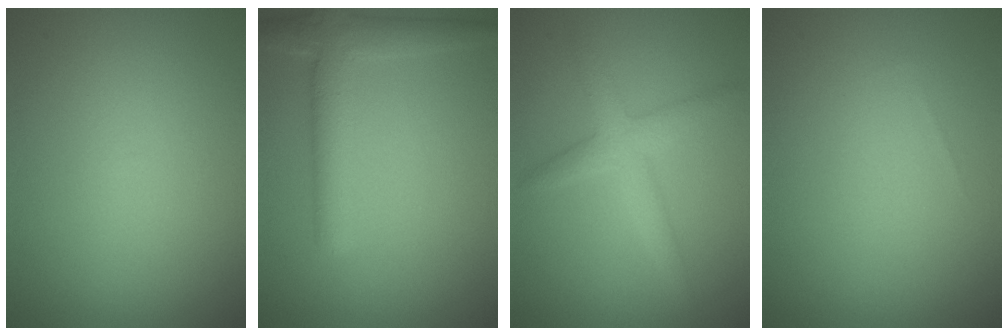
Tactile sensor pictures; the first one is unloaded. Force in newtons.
{"total": 3.8, "press": 3.8, "slide": 0.2}
{"total": 3.0, "press": 3.0, "slide": 0.2}
{"total": 0.0}